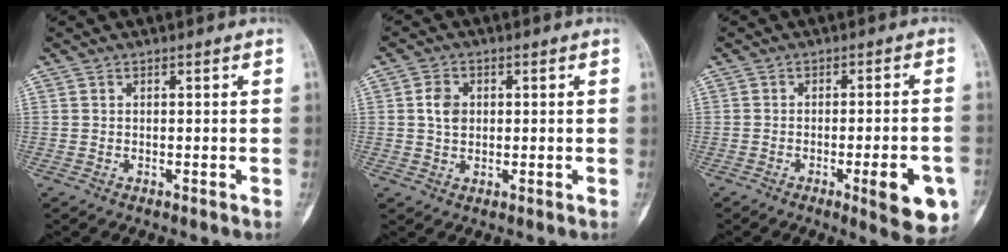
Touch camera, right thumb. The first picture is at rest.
{"total": 3.9, "force": [0.5, 3.1, 2.3], "torque": [-0.034, 0.001, 0.006]}
{"total": 10.2, "force": [-3.9, 2.3, 9.1], "torque": [-0.106, 0.006, -0.046]}